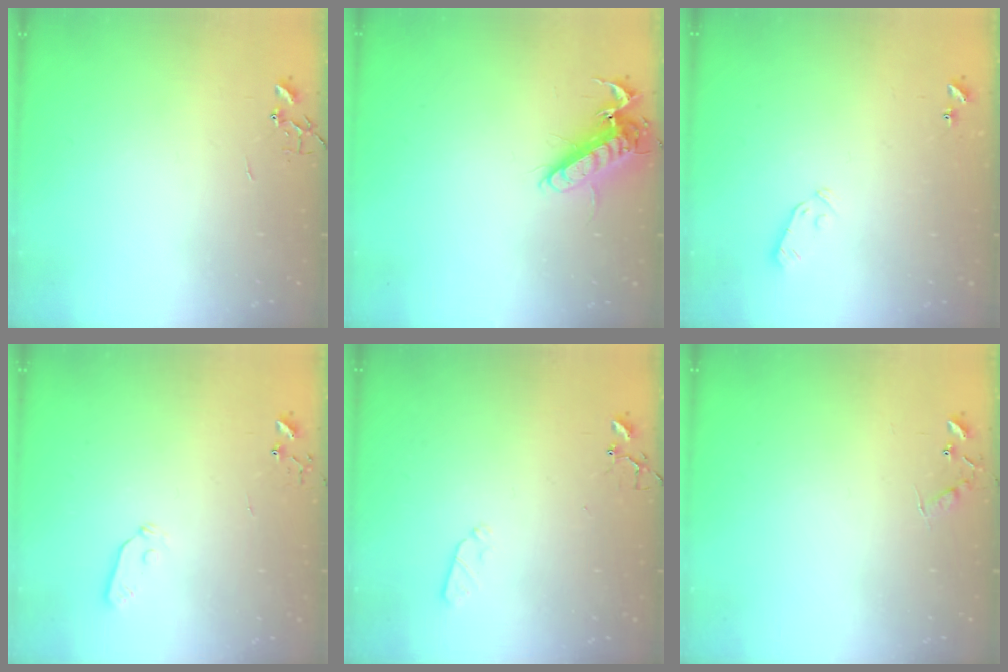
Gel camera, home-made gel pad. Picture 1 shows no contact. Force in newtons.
{"total": 12.3, "press": 12.1, "slide": 1.8}
{"total": 3.9, "press": 3.8, "slide": 0.9}
{"total": 4.2, "press": 4.2, "slide": 0.5}
{"total": 4.5, "press": 4.5, "slide": 0.4}
{"total": 6.5, "press": 6.5, "slide": 0.6}